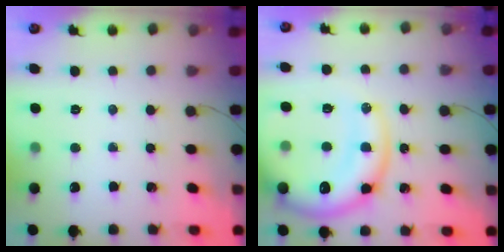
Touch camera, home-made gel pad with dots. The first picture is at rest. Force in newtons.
{"total": 18.7, "press": 18.3, "slide": 3.8}